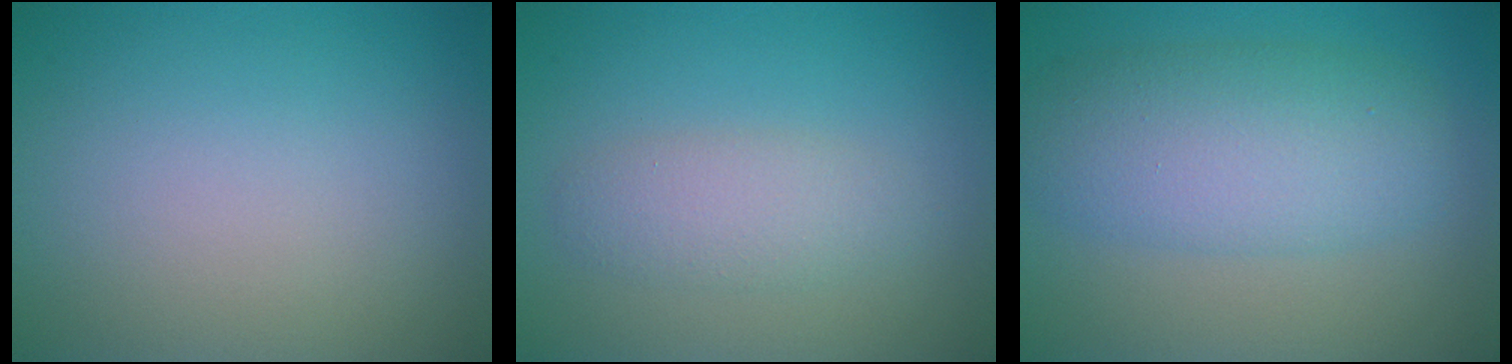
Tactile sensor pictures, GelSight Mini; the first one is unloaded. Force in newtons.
{"total": 2.6, "press": 2.6, "slide": 0.2}
{"total": 6.6, "press": 6.6, "slide": 0.0}